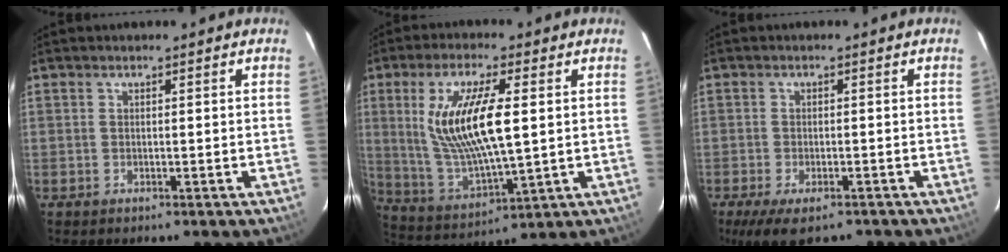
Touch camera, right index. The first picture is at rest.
{"total": 15.7, "force": [2.6, 4.5, 14.8], "torque": [-0.290, -0.007, 0.064]}
{"total": 8.2, "force": [-5.7, 3.2, 5.0], "torque": [-0.109, -0.030, -0.093]}